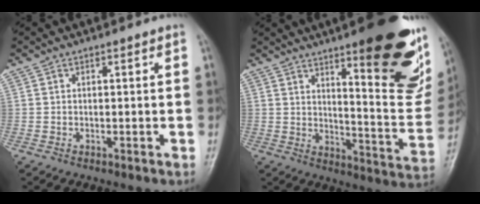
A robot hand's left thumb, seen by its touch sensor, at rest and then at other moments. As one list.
[{"total": 24.1, "force": [13.7, 5.9, 18.9], "torque": [-0.205, -0.080, 0.192]}]